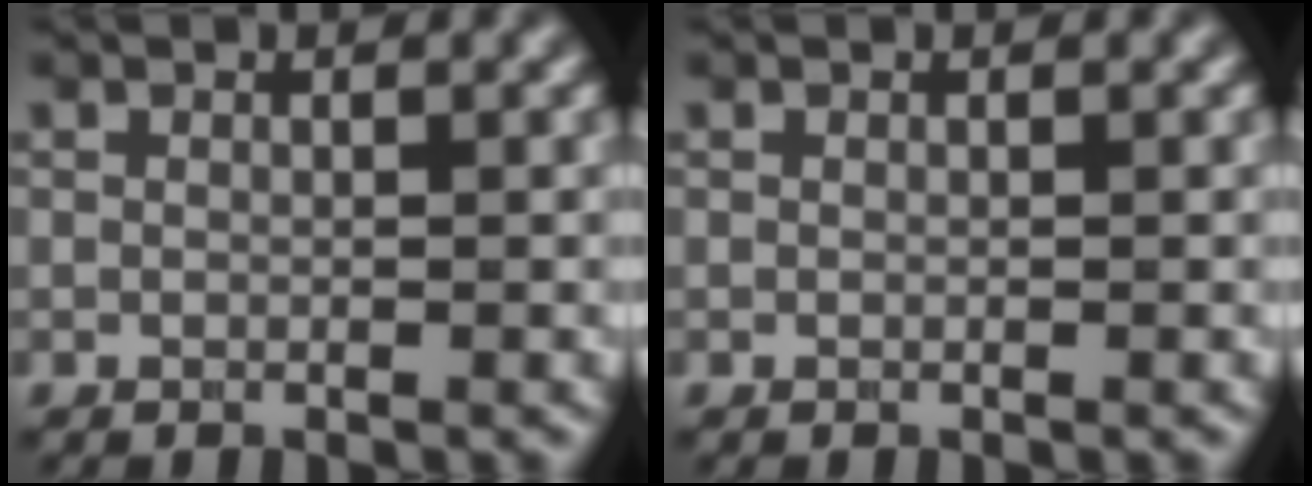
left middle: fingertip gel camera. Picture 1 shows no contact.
{"total": 0.0}